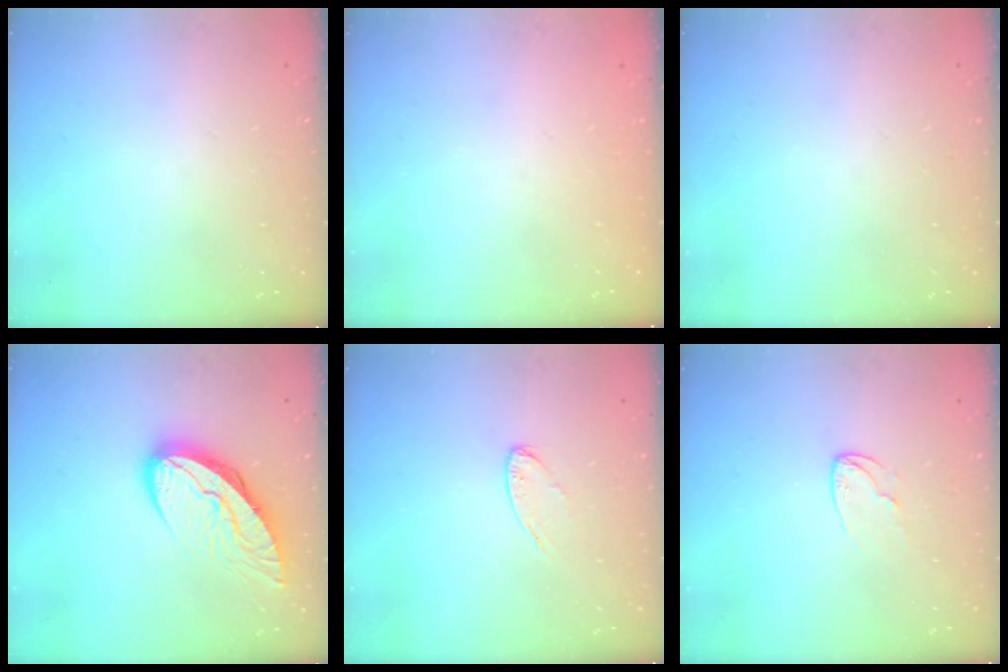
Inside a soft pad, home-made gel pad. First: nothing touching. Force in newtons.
{"total": 0.0}
{"total": 0.0}
{"total": 12.0, "press": 11.9, "slide": 1.1}
{"total": 7.1, "press": 7.1, "slide": 0.5}
{"total": 6.0, "press": 6.0, "slide": 0.4}